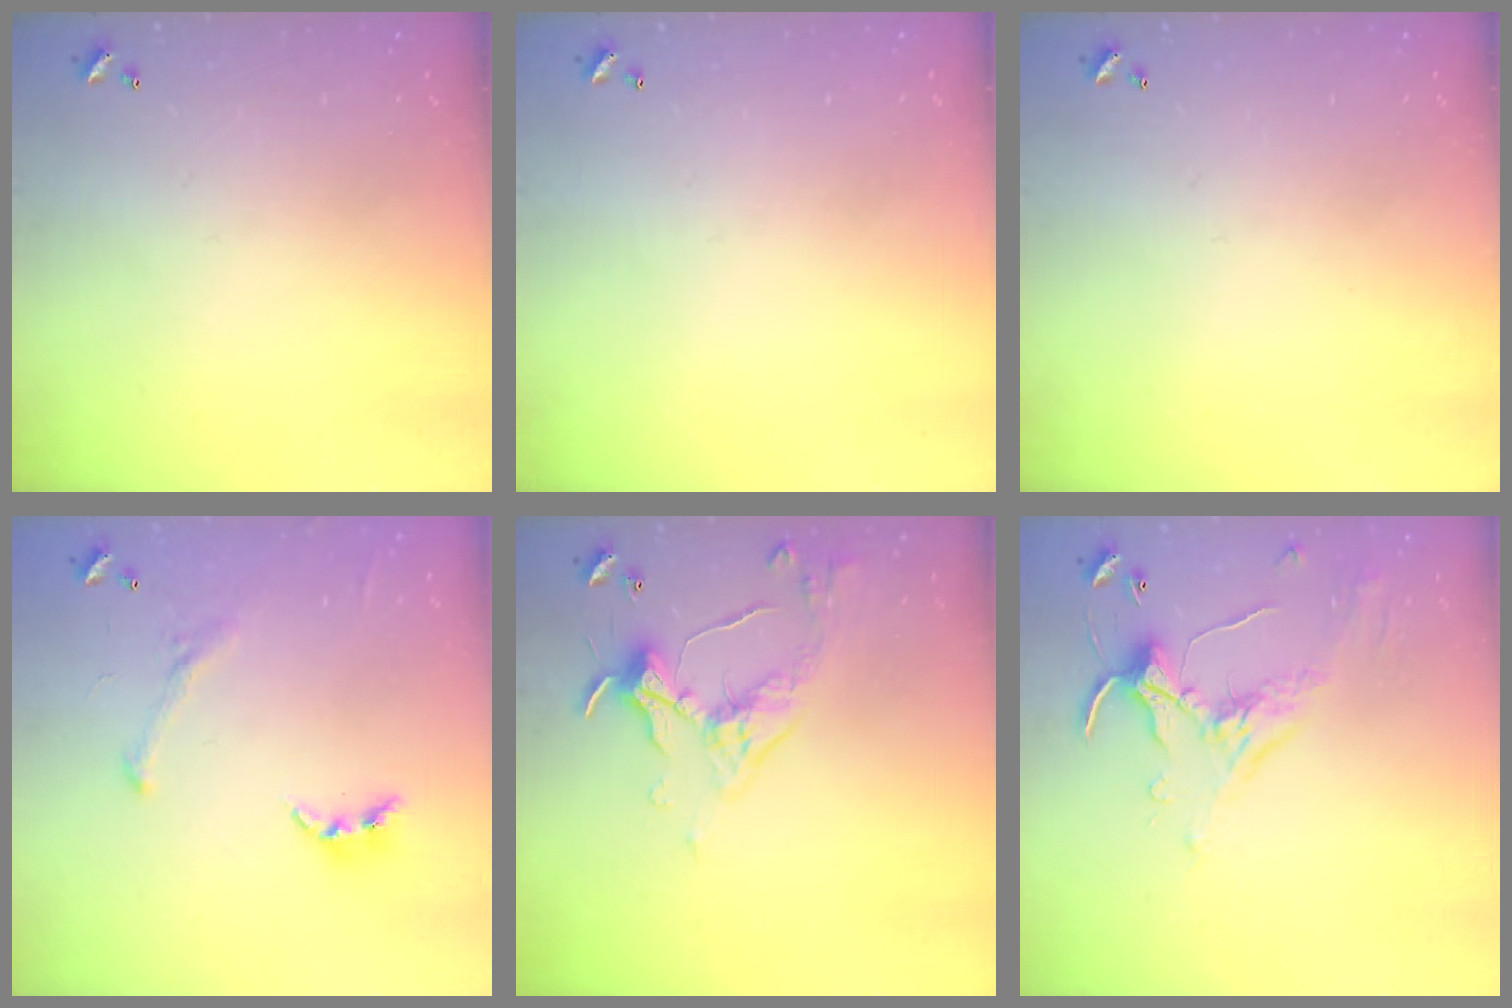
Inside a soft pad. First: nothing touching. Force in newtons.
{"total": 0.0}
{"total": 0.0}
{"total": 1.6, "press": 1.4, "slide": 0.8}
{"total": 5.7, "press": 5.7, "slide": 1.0}
{"total": 1.2, "press": 0.6, "slide": 1.1}